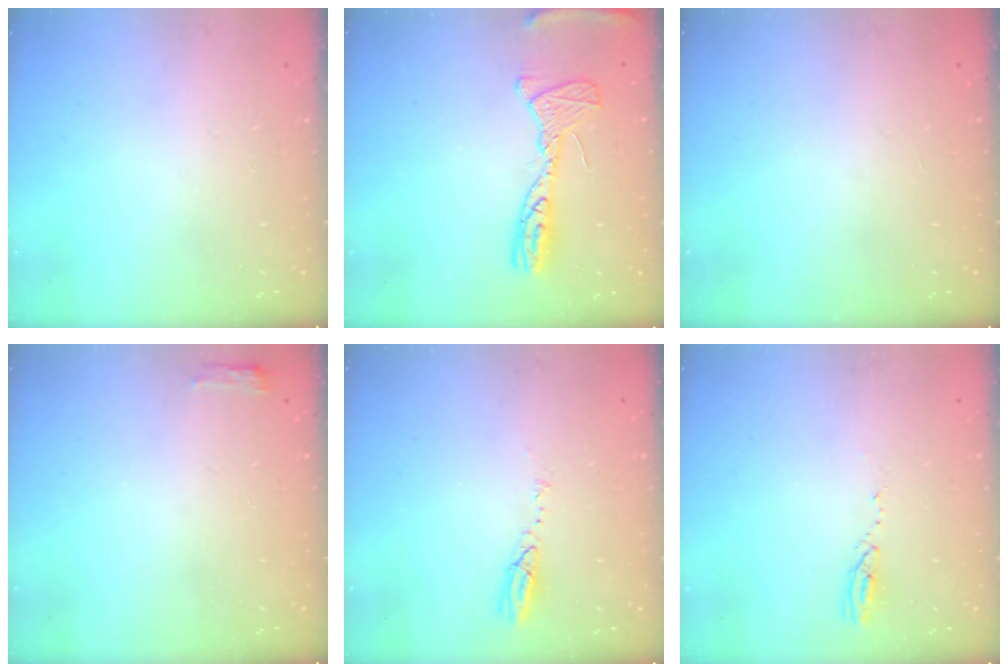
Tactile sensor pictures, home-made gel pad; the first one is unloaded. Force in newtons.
{"total": 13.2, "press": 13.2, "slide": 1.3}
{"total": 0.0}
{"total": 3.3, "press": 3.2, "slide": 0.9}
{"total": 3.9, "press": 3.9, "slide": 0.4}
{"total": 3.7, "press": 3.7, "slide": 0.4}